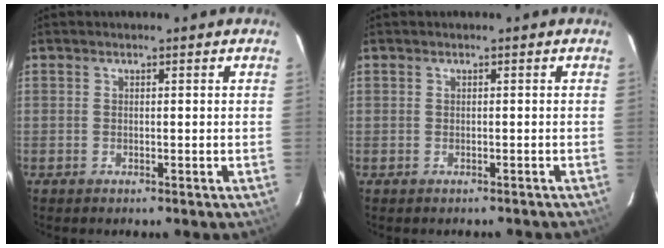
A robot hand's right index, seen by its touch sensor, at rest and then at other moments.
{"total": 1.1, "force": [-0.8, 0.9, 0.0], "torque": [0.002, 0.006, -0.004]}